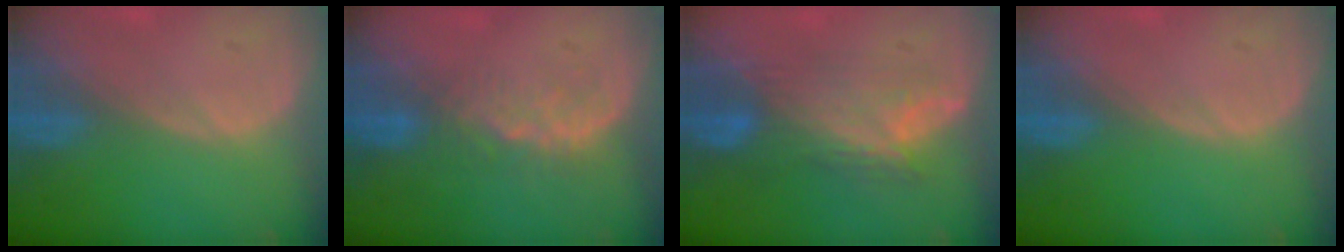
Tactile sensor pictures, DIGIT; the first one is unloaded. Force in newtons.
{"total": 4.4, "press": 4.0, "slide": 1.9}
{"total": 7.6, "press": 7.2, "slide": 2.2}
{"total": 0.0}